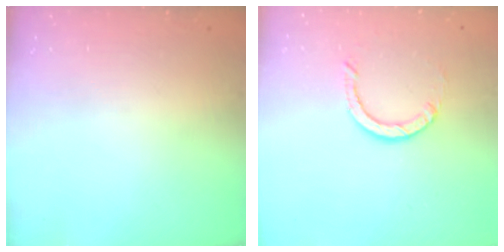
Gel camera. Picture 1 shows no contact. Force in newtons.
{"total": 3.8, "press": 3.8, "slide": 0.4}